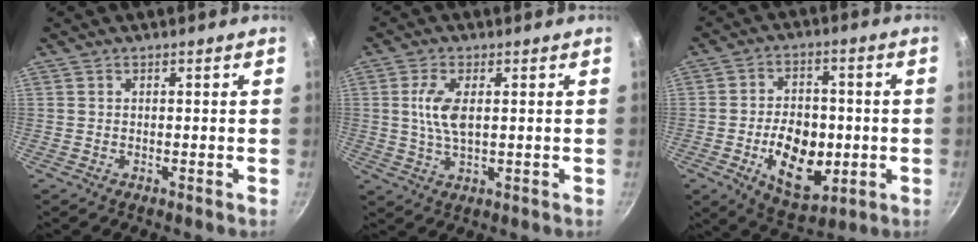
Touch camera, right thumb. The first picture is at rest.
{"total": 6.4, "force": [1.1, 2.8, 5.6], "torque": [-0.116, 0.000, 0.021]}
{"total": 14.6, "force": [-2.9, 9.4, 10.8], "torque": [-0.135, 0.008, -0.035]}